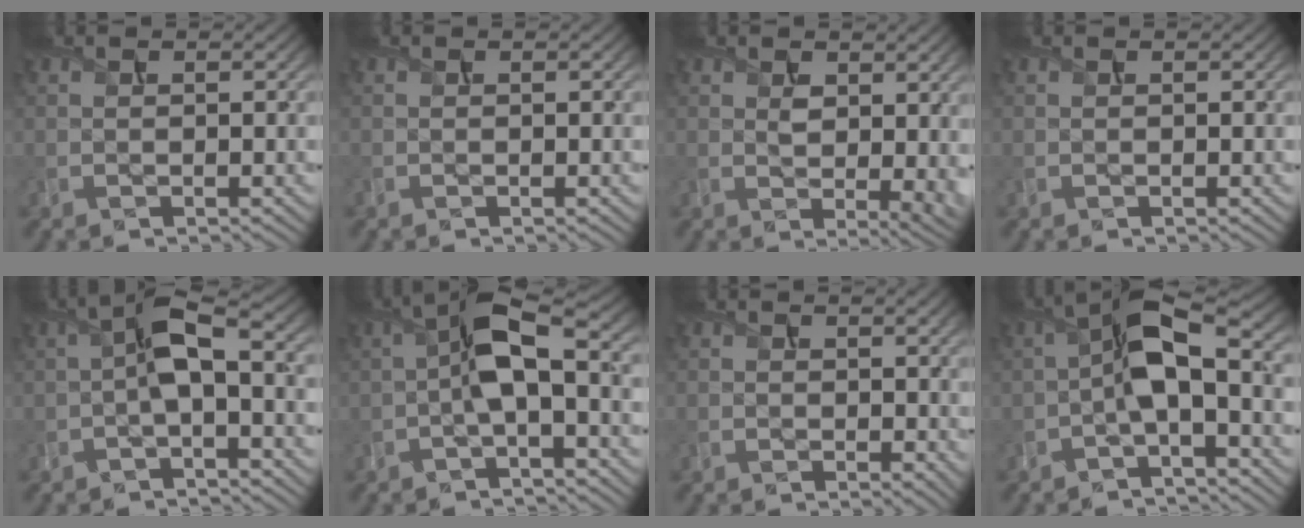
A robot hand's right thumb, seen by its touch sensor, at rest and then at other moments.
{"total": 0.0}
{"total": 4.6, "force": [1.1, 2.5, 3.7], "torque": [-0.059, -0.006, 0.026]}
{"total": 0.0}
{"total": 5.4, "force": [-0.6, 1.8, 5.1], "torque": [-0.101, 0.014, -0.019]}
{"total": 7.0, "force": [-0.6, 2.3, 6.6], "torque": [-0.129, 0.016, -0.022]}
{"total": 1.8, "force": [1.0, 1.0, 1.2], "torque": [-0.017, -0.006, 0.021]}
{"total": 7.7, "force": [-1.2, 2.6, 7.1], "torque": [-0.135, 0.016, -0.032]}